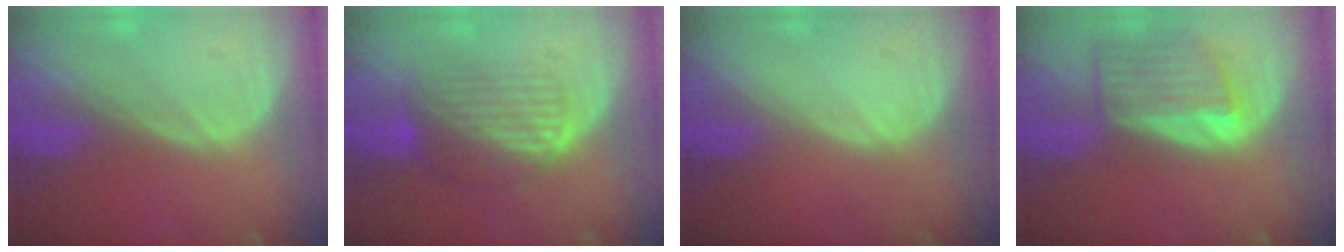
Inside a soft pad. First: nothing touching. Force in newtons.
{"total": 7.0, "press": 6.5, "slide": 2.5}
{"total": 0.0}
{"total": 6.6, "press": 6.3, "slide": 1.9}